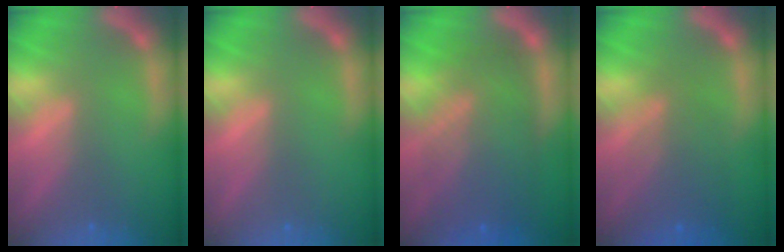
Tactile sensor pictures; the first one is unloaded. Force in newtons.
{"total": 0.0}
{"total": 10.0}
{"total": 5.6}